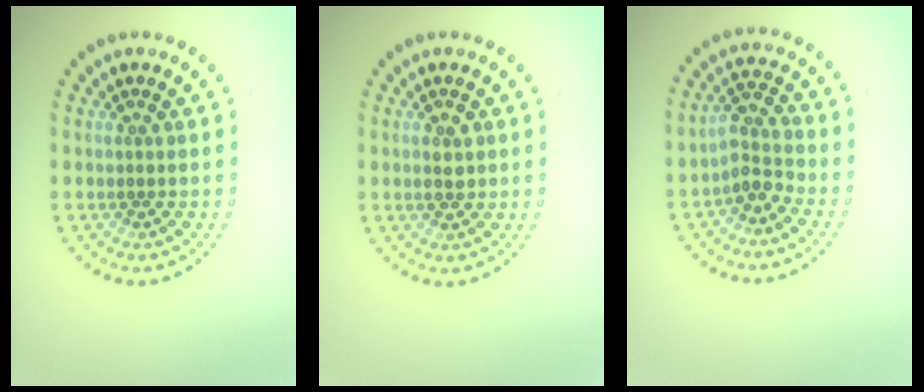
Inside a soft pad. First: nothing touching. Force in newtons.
{"total": 1.6, "press": 1.6, "slide": 0.2}
{"total": 2.5, "press": 2.0, "slide": 1.5}